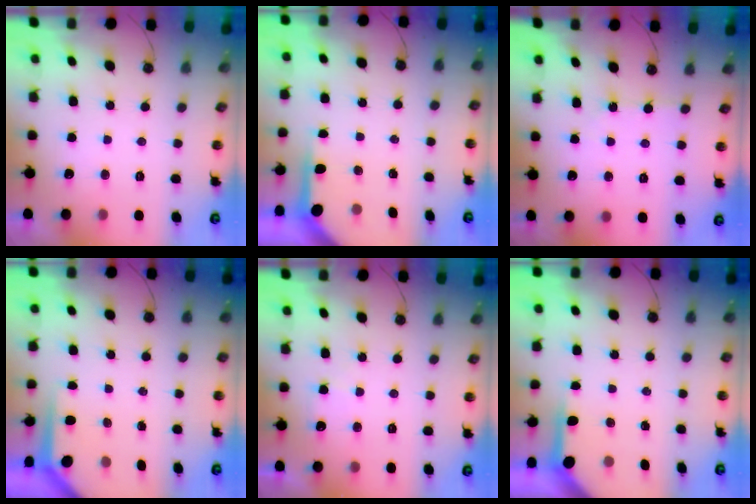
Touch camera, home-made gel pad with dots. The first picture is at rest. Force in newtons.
{"total": 4.6, "press": 4.5, "slide": 0.4}
{"total": 2.1, "press": 2.1, "slide": 0.4}
{"total": 3.9, "press": 3.9, "slide": 0.2}
{"total": 3.8, "press": 3.7, "slide": 0.7}
{"total": 3.9, "press": 3.8, "slide": 0.3}